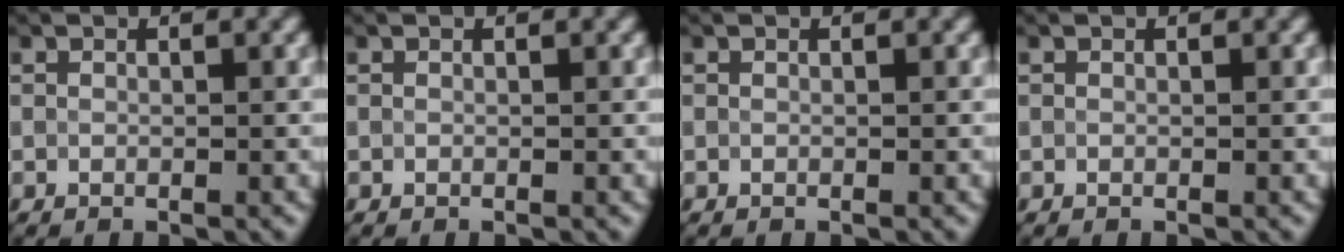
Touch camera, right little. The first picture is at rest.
{"total": 0.0}
{"total": 0.0}
{"total": 0.0}